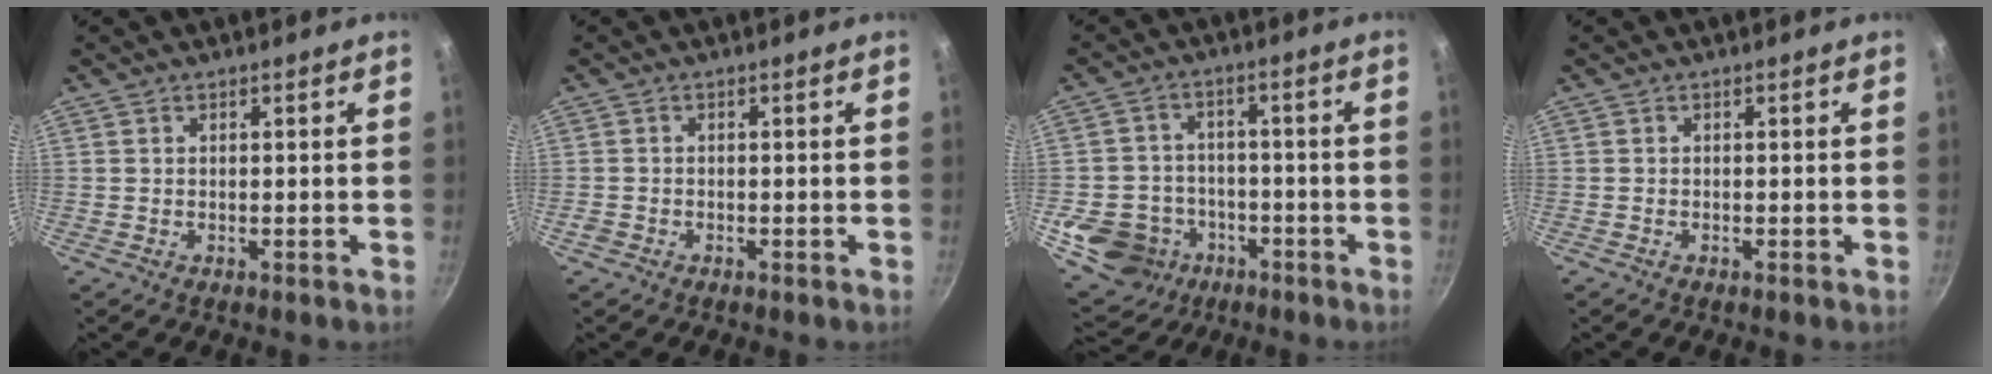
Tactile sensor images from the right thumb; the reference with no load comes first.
{"total": 1.2, "force": [-0.8, 0.9, 0.3], "torque": [-0.013, 0.005, -0.016]}
{"total": 12.4, "force": [-5.2, 10.2, 4.8], "torque": [-0.071, 0.040, -0.076]}
{"total": 0.0}